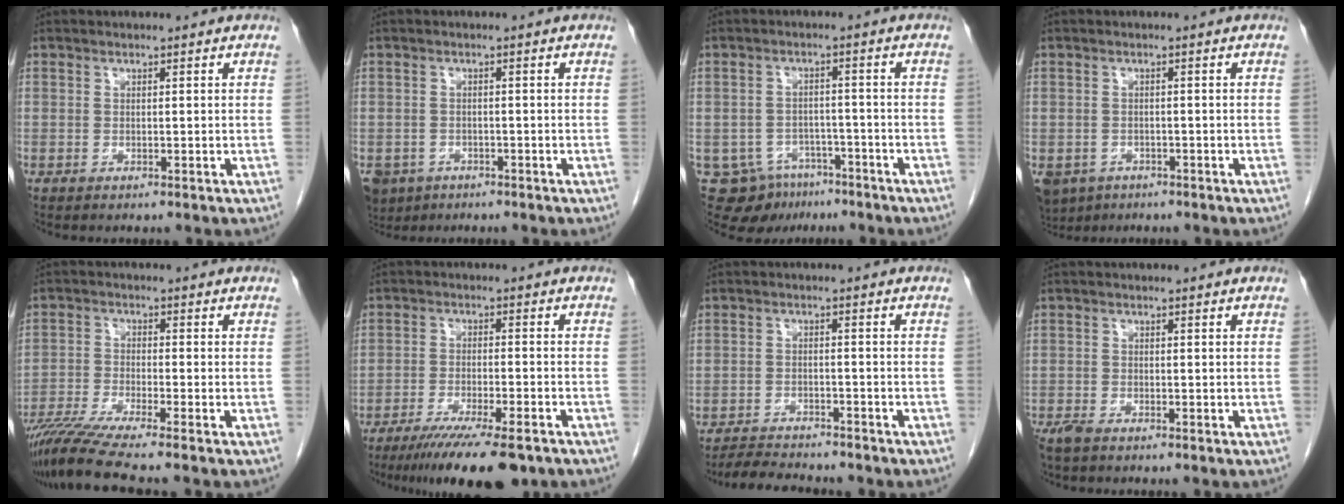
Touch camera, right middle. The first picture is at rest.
{"total": 6.1, "force": [-3.9, 4.5, 1.5], "torque": [-0.034, -0.001, -0.062]}
{"total": 8.7, "force": [-6.1, 6.0, 1.5], "torque": [-0.025, 0.012, -0.081]}
{"total": 6.8, "force": [-4.2, 4.9, 2.1], "torque": [-0.048, -0.003, -0.064]}
{"total": 8.7, "force": [-7.2, -1.3, 4.7], "torque": [-0.084, -0.028, -0.126]}
{"total": 13.7, "force": [-10.5, 1.8, 8.7], "torque": [-0.125, -0.030, -0.163]}
{"total": 6.6, "force": [-6.3, 0.9, 1.9], "torque": [-0.031, -0.014, -0.101]}
{"total": 2.0, "force": [-1.6, 0.5, 1.1], "torque": [-0.028, -0.006, -0.031]}